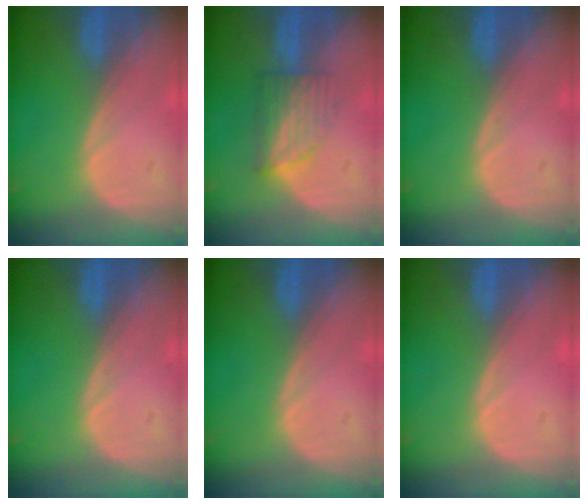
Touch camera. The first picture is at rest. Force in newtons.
{"total": 6.2, "press": 5.5, "slide": 2.9}
{"total": 0.0}
{"total": 0.0}
{"total": 0.0}
{"total": 0.5, "press": 0.1, "slide": 0.5}